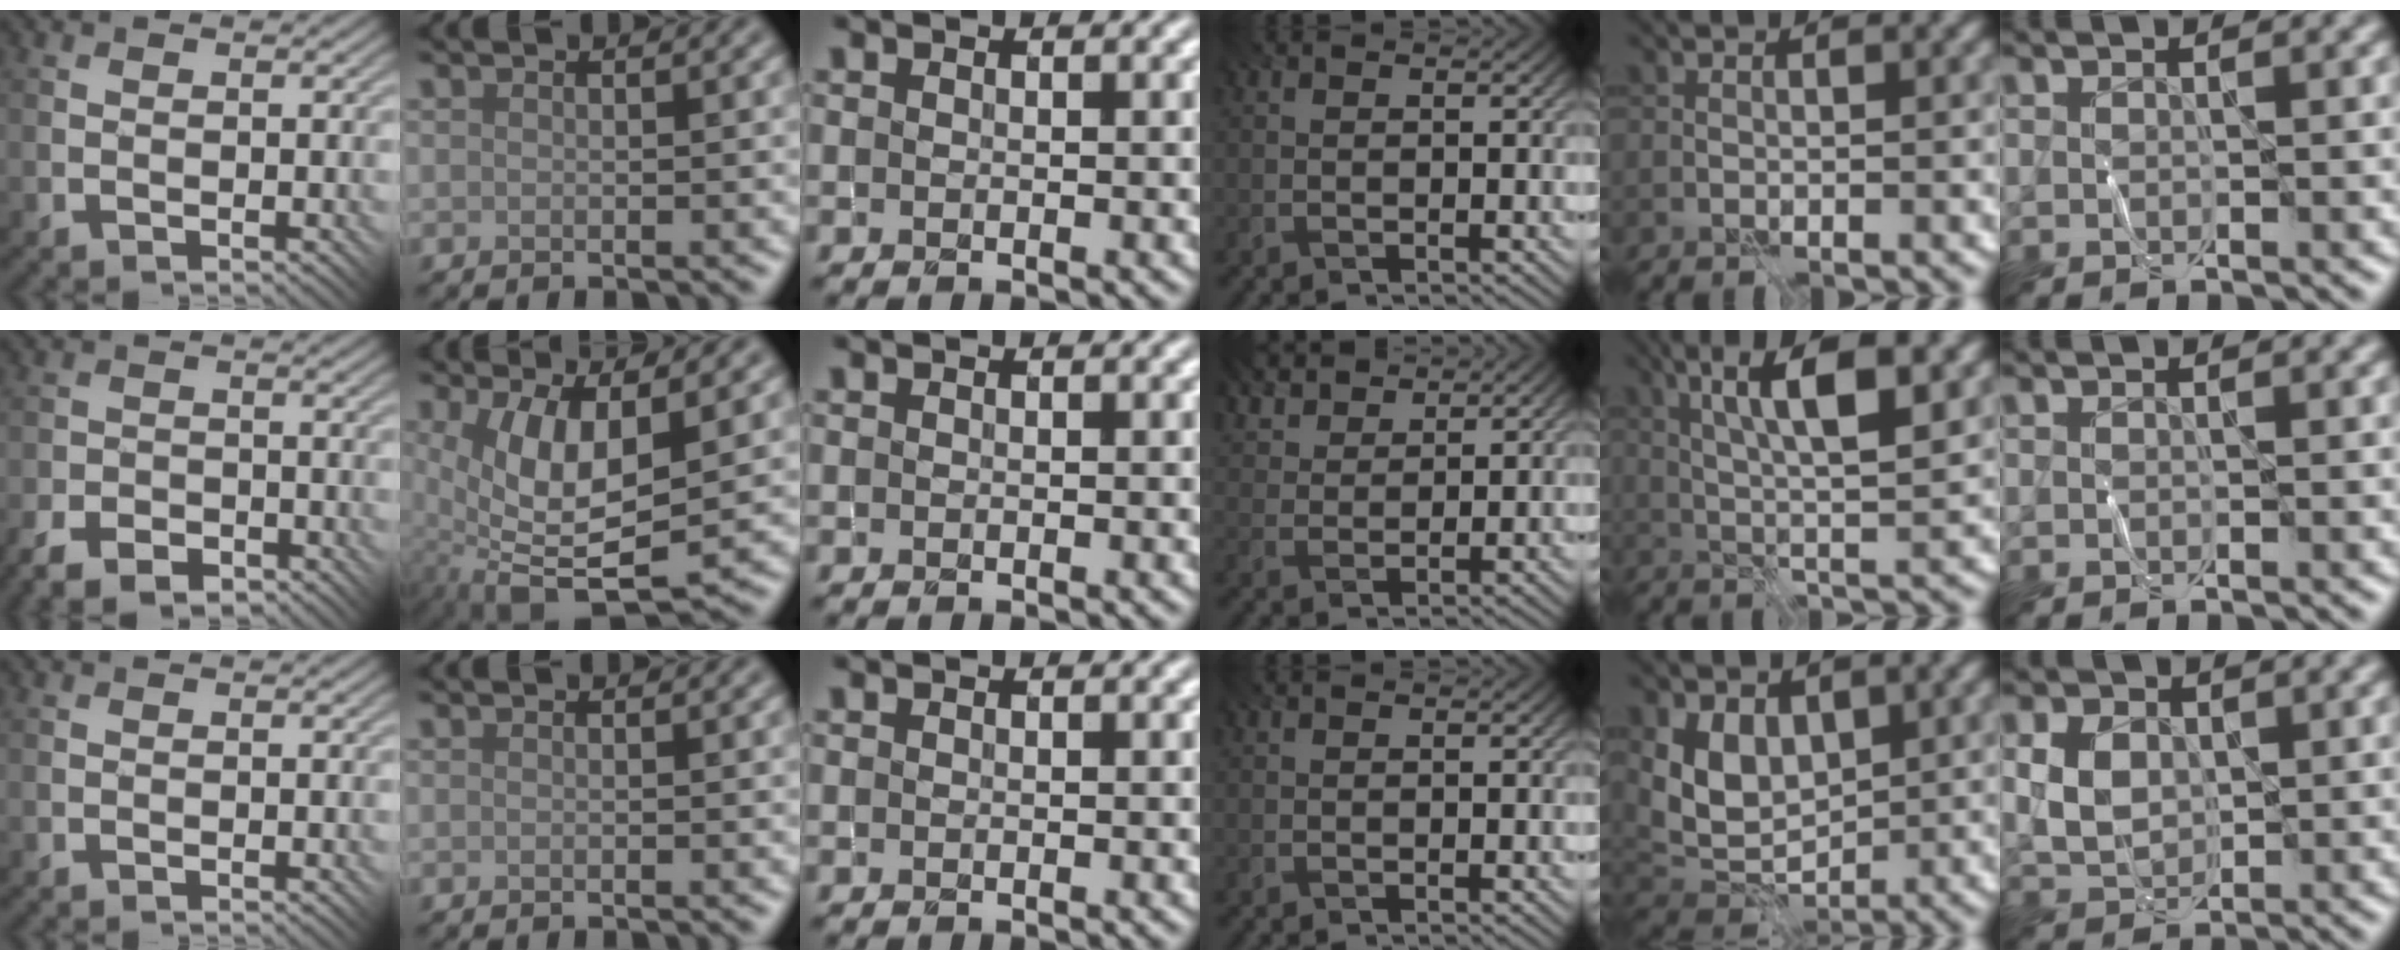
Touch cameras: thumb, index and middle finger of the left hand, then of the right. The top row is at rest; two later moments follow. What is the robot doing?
{"motion": "fold", "object": "shorts"}